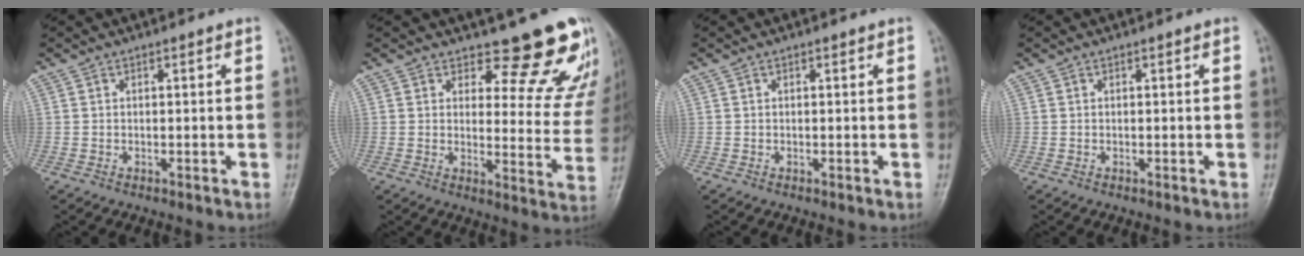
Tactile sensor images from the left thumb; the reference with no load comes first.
{"total": 13.6, "force": [12.2, 4.5, 3.8], "torque": [0.005, -0.116, 0.131]}
{"total": 0.0}
{"total": 0.0}